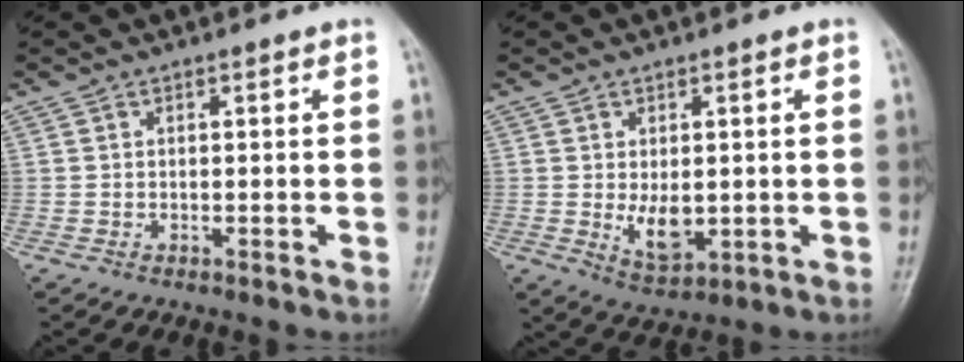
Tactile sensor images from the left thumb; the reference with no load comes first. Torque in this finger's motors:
{"motor_torque": [0.96, 0.97, 0.64, -0.18, 0.02]}